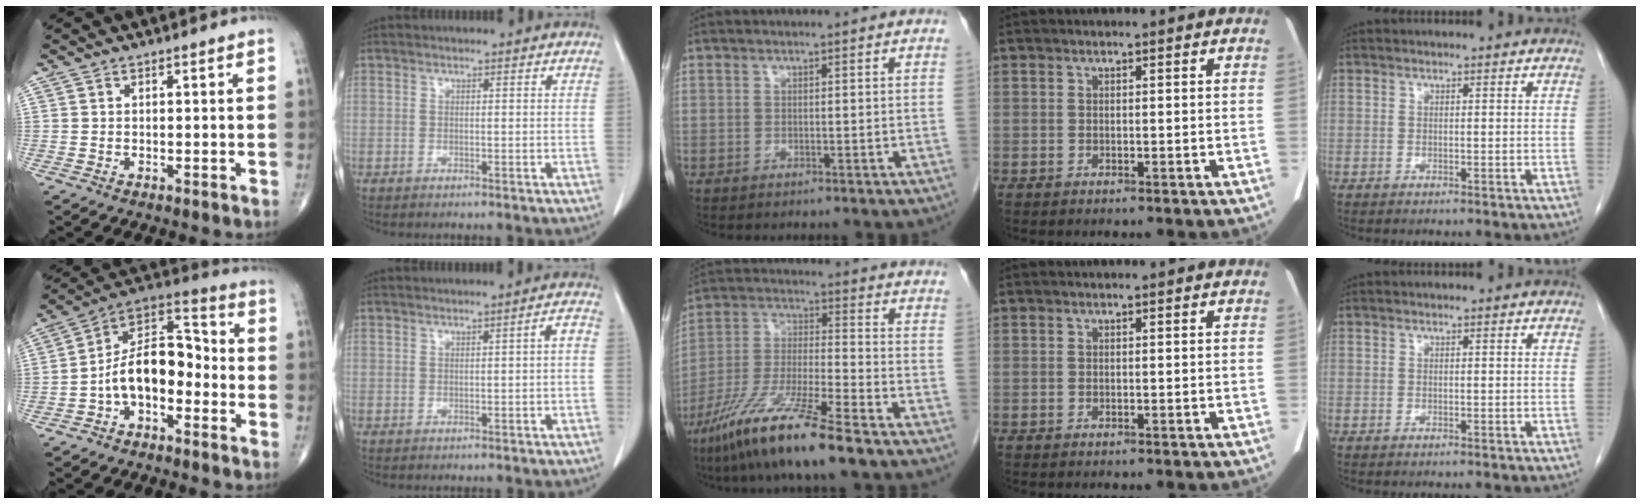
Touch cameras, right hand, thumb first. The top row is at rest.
{"thumb": {"total": 13.1, "force": [-3.5, 7.6, 10.1], "torque": [-0.148, 0.064, -0.073]}, "index": {"total": 1.7, "force": [-0.4, 0.2, 1.7], "torque": [-0.020, 0.003, -0.006]}, "middle": {"total": 15.1, "force": [-10.1, 0.4, 11.1], "torque": [-0.234, -0.041, -0.190]}}